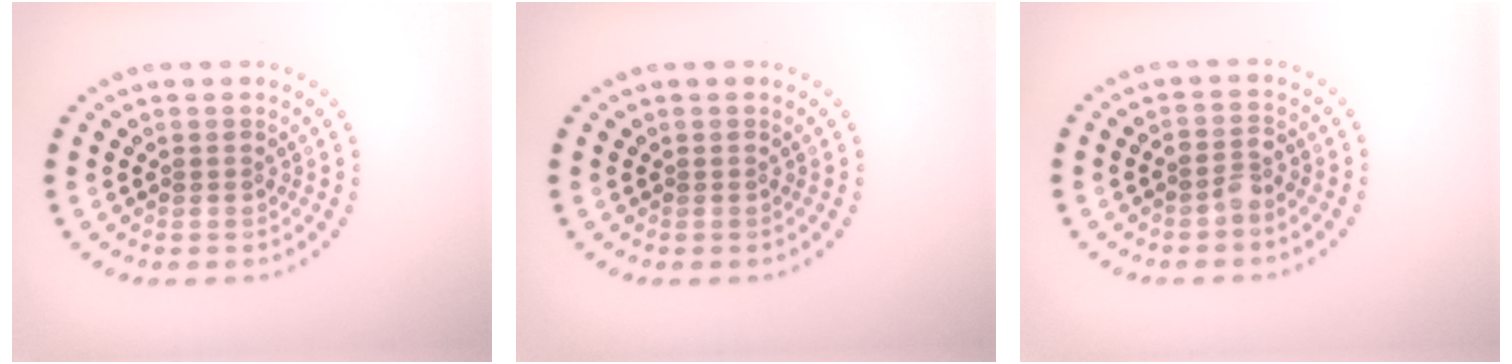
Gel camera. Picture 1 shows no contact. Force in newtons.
{"total": 0.0}
{"total": 1.6, "press": 1.3, "slide": 0.8}